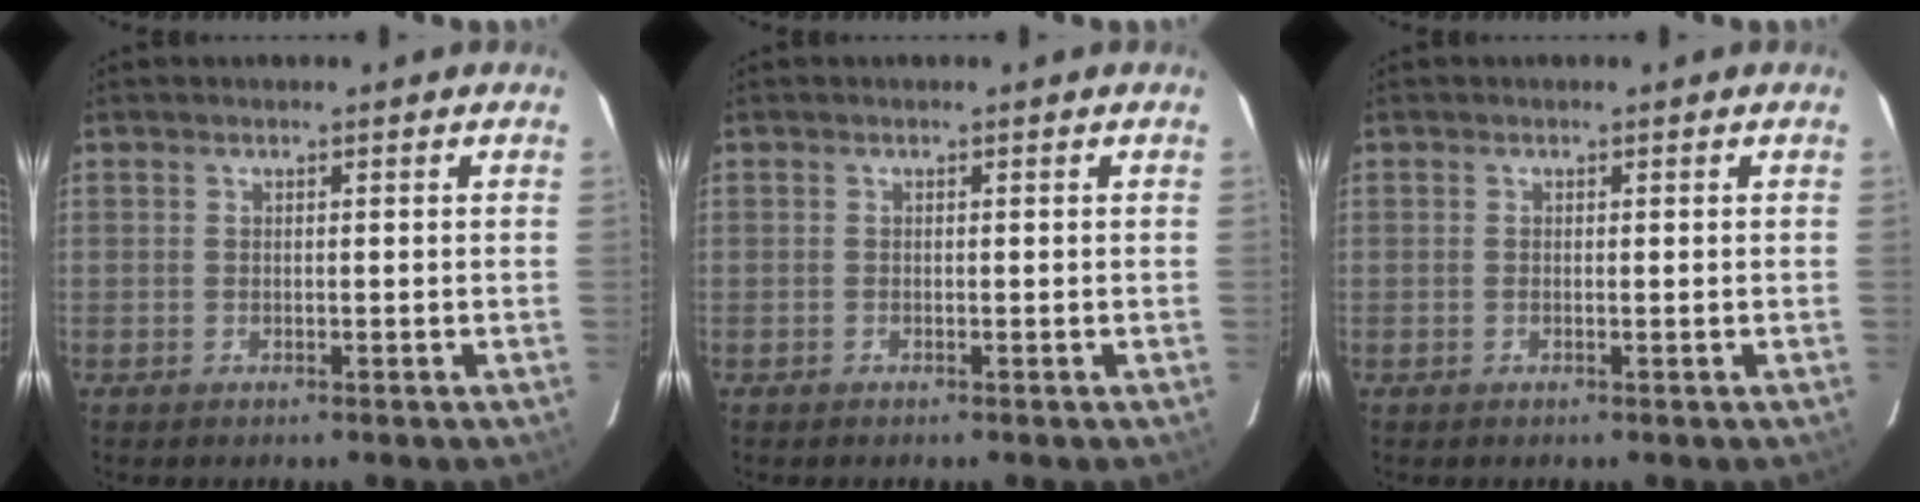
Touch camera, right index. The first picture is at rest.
{"total": 0.0}
{"total": 0.0}